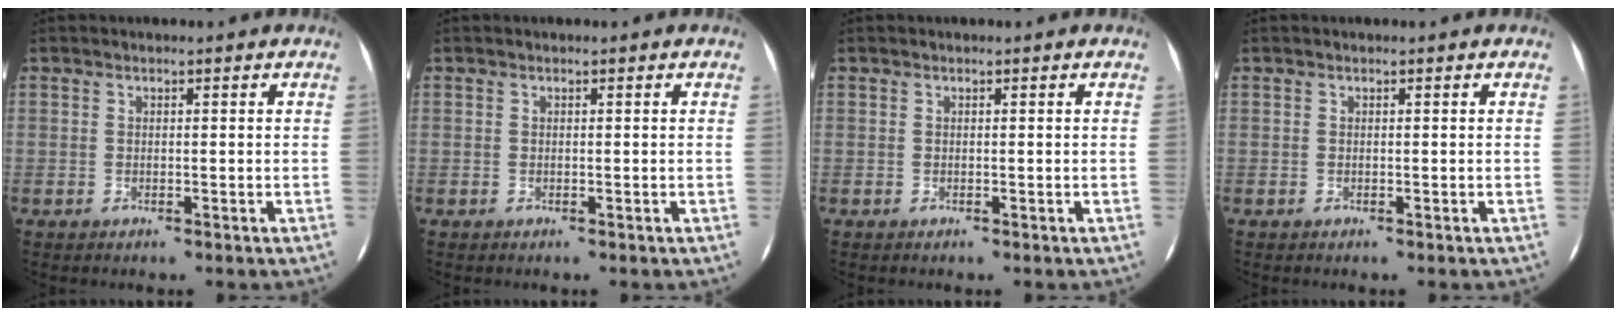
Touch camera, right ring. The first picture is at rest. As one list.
[{"total": 0.0}, {"total": 0.0}, {"total": 0.0}]